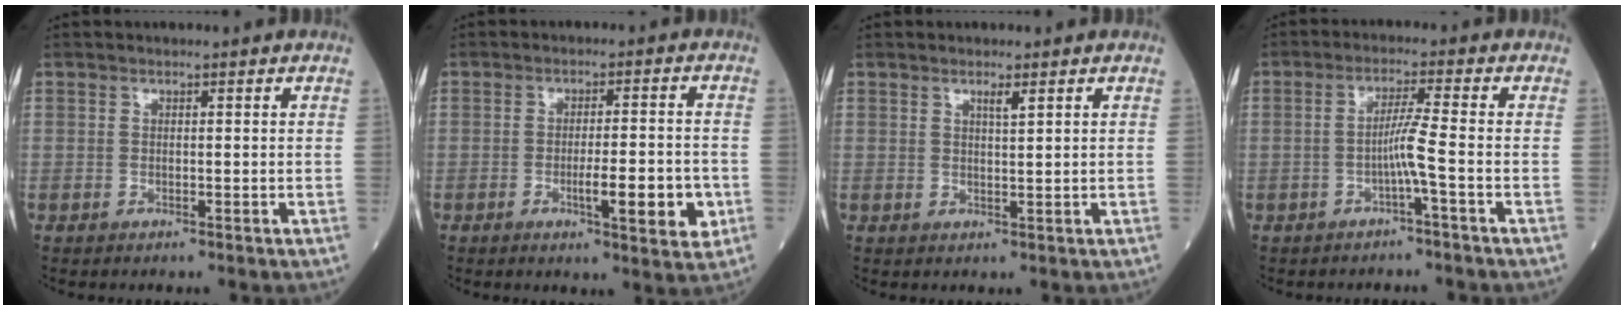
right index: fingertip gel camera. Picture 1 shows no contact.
{"total": 7.7, "force": [-2.4, 1.2, 7.2], "torque": [-0.104, -0.008, -0.032]}
{"total": 1.4, "force": [0.9, 0.0, 1.1], "torque": [-0.020, -0.003, 0.015]}
{"total": 3.6, "force": [-1.5, -1.0, 3.2], "torque": [-0.060, 0.006, -0.027]}